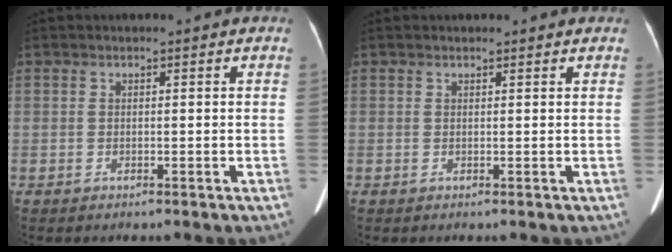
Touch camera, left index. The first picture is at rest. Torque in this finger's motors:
{"motor_torque": [1.07, -1.07, -0.02, 0.00]}